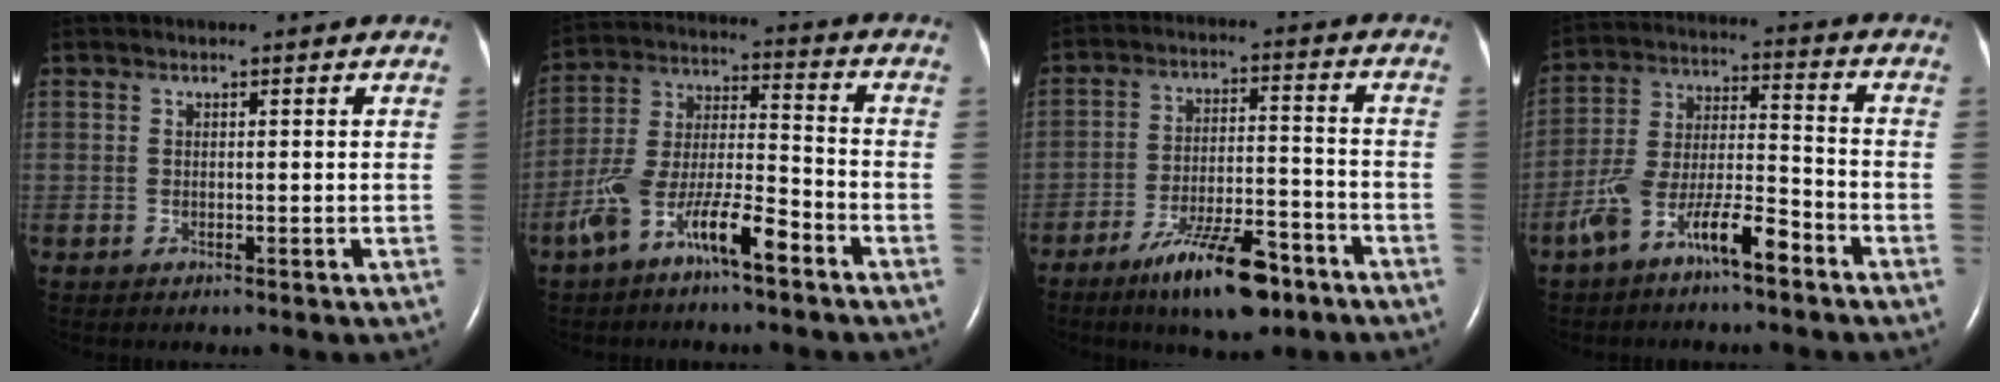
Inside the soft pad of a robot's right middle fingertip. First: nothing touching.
{"total": 11.0, "force": [-6.8, 2.3, 8.3], "torque": [-0.169, 0.008, -0.128]}
{"total": 12.0, "force": [-8.0, 3.0, 8.5], "torque": [-0.146, -0.006, -0.132]}
{"total": 10.2, "force": [-6.7, 2.2, 7.3], "torque": [-0.146, 0.012, -0.124]}